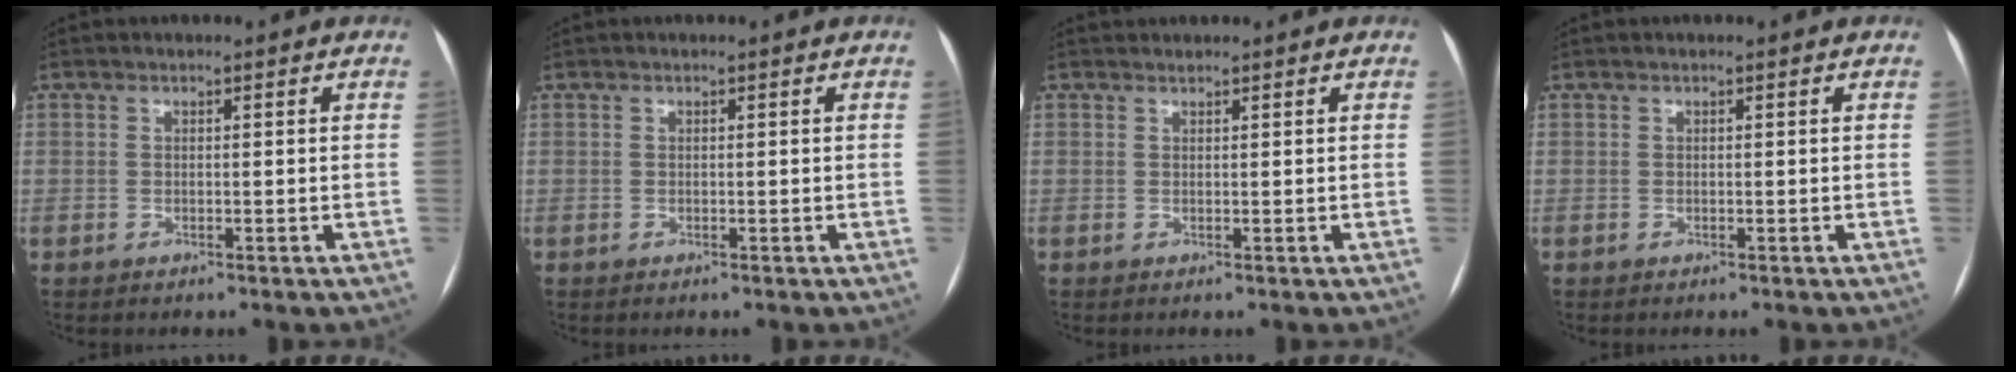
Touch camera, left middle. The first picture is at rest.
{"total": 0.0}
{"total": 0.8, "force": [0.8, 0.1, 0.0], "torque": [-0.006, 0.015, 0.018]}
{"total": 0.0}